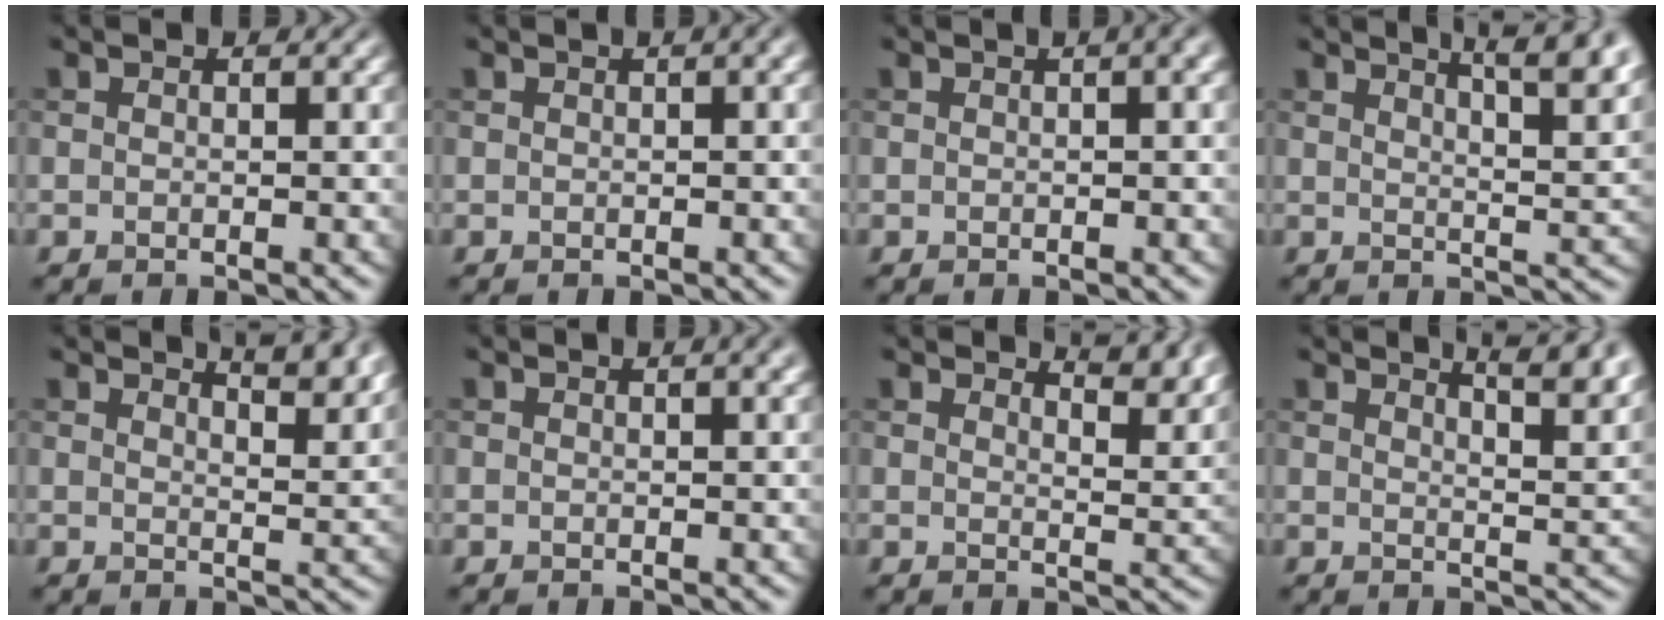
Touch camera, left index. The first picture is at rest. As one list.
[{"total": 2.6, "force": [0.9, 0.9, 2.2], "torque": [-0.017, 0.011, 0.008]}, {"total": 4.6, "force": [1.3, 1.9, 4.0], "torque": [-0.021, 0.022, 0.003]}, {"total": 9.5, "force": [6.3, 3.1, 6.4], "torque": [-0.035, 0.034, 0.050]}, {"total": 5.6, "force": [4.3, 1.7, 3.2], "torque": [-0.019, 0.017, 0.035]}, {"total": 1.9, "force": [1.0, 0.6, 1.5], "torque": [-0.013, 0.006, 0.008]}, {"total": 5.0, "force": [4.2, 1.3, 2.4], "torque": [-0.024, 0.001, 0.047]}, {"total": 7.5, "force": [5.4, 2.4, 4.6], "torque": [-0.023, 0.026, 0.042]}]